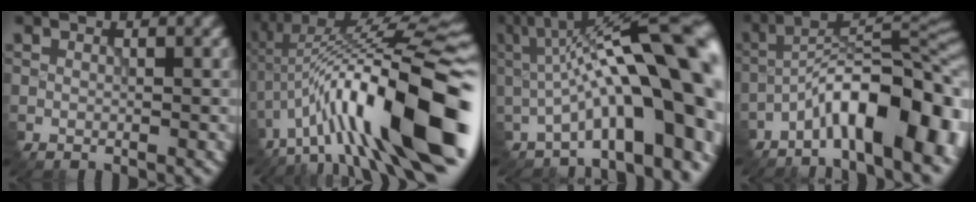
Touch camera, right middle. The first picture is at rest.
{"total": 16.5, "force": [-4.4, 4.8, 15.2], "torque": [-0.226, 0.046, -0.075]}
{"total": 16.4, "force": [-0.6, 5.5, 15.4], "torque": [-0.205, 0.037, 0.000]}
{"total": 11.5, "force": [-5.8, 3.4, 9.4], "torque": [-0.146, 0.019, -0.094]}